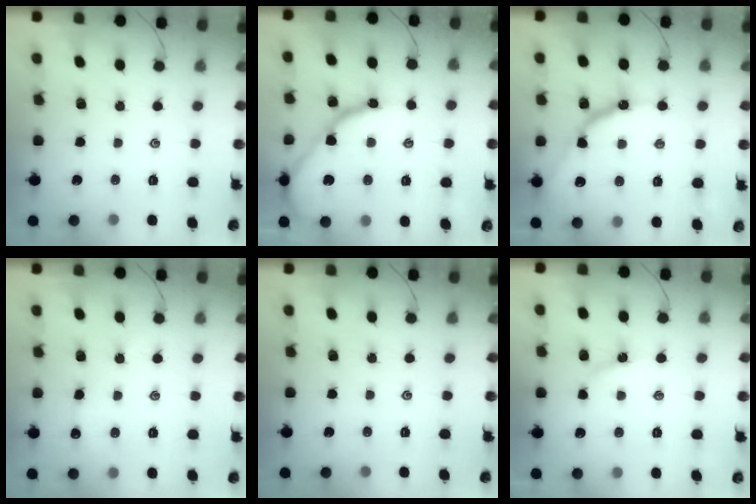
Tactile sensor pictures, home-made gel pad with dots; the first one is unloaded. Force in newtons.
{"total": 13.3, "press": 13.3, "slide": 1.3}
{"total": 11.2, "press": 11.2, "slide": 1.0}
{"total": 3.0, "press": 3.0, "slide": 0.4}
{"total": 0.0}
{"total": 3.6, "press": 3.6, "slide": 0.2}